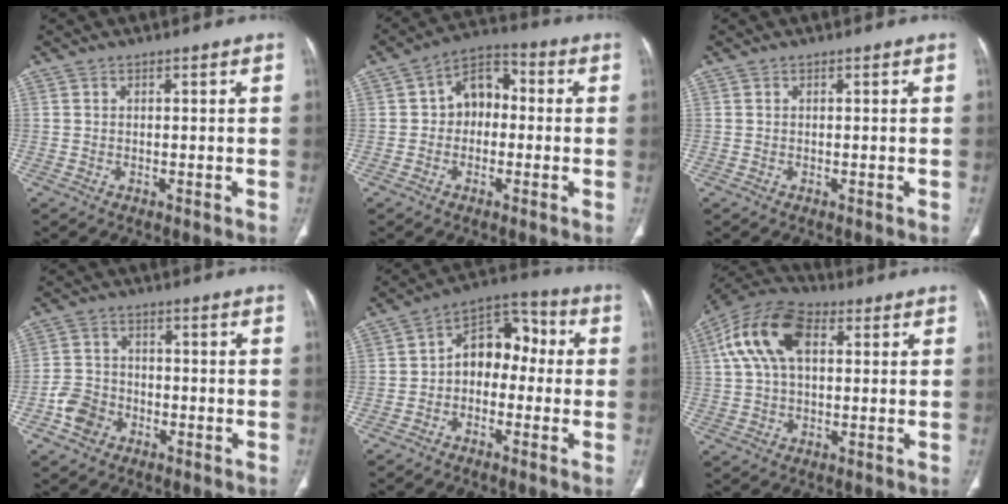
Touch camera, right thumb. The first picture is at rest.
{"total": 8.2, "force": [0.1, 6.1, 5.5], "torque": [-0.053, 0.031, -0.015]}
{"total": 0.0}
{"total": 6.0, "force": [-2.7, 4.8, 2.4], "torque": [-0.033, 0.022, -0.049]}
{"total": 10.5, "force": [-0.4, 7.4, 7.4], "torque": [-0.073, 0.045, -0.027]}
{"total": 14.1, "force": [3.9, 8.3, 10.8], "torque": [-0.210, 0.026, 0.065]}